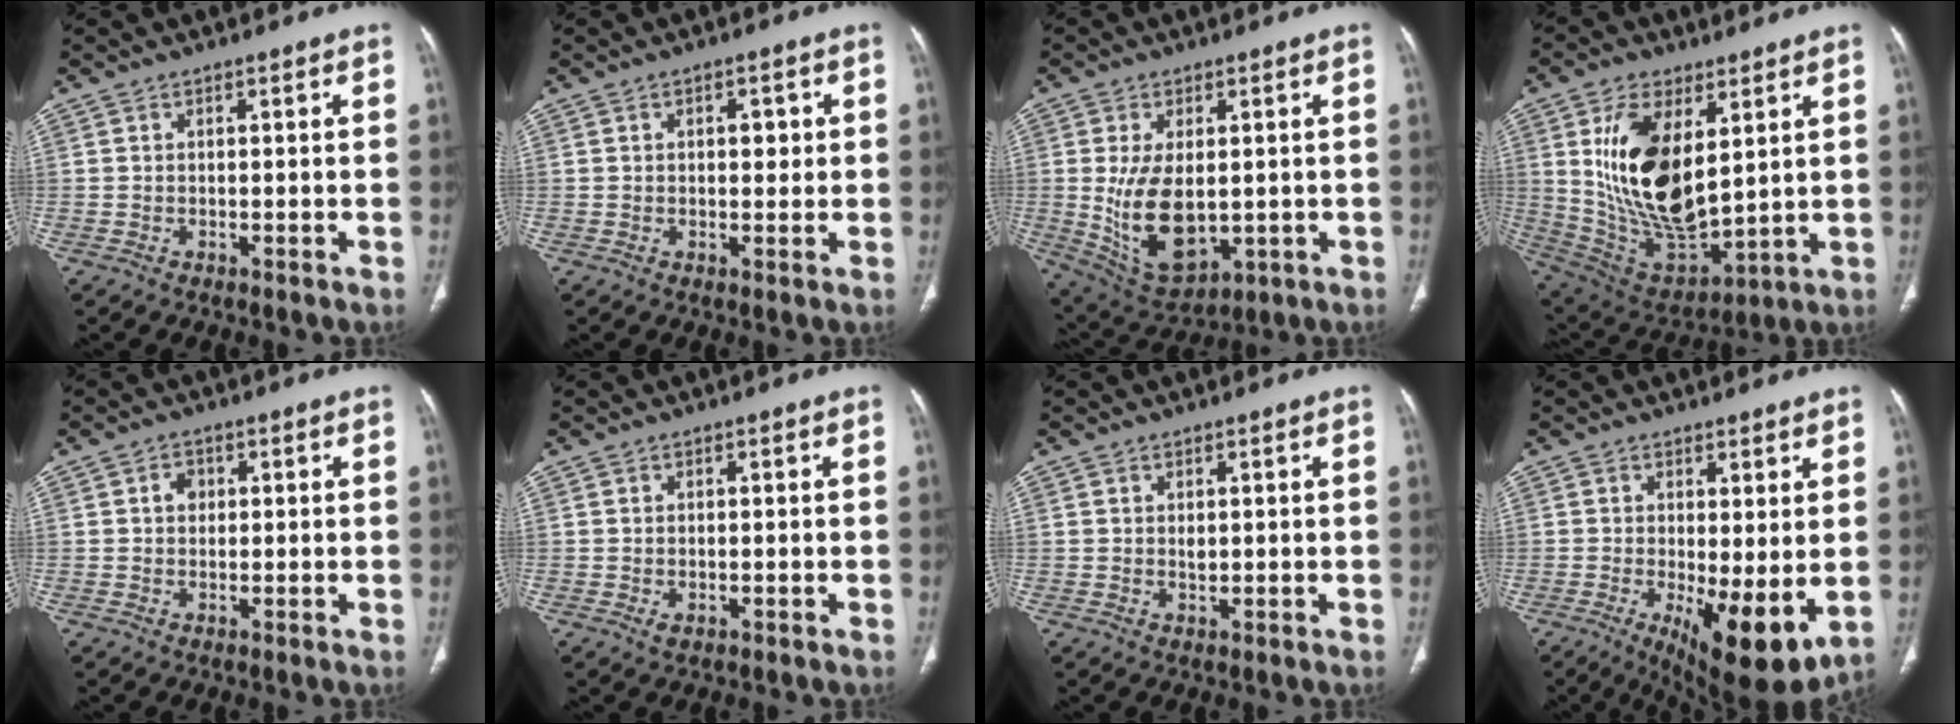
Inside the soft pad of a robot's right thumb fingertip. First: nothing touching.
{"total": 3.0, "force": [0.6, 1.7, 2.4], "torque": [-0.022, 0.000, 0.008]}
{"total": 13.2, "force": [-0.4, 7.4, 11.0], "torque": [-0.189, -0.012, 0.020]}
{"total": 20.1, "force": [5.2, 10.3, 16.5], "torque": [-0.291, -0.032, 0.115]}
{"total": 2.3, "force": [0.5, 1.9, 1.2], "torque": [-0.010, 0.005, 0.006]}
{"total": 1.1, "force": [-0.3, 0.6, 0.8], "torque": [-0.018, -0.001, 0.000]}
{"total": 1.2, "force": [0.3, 0.7, 0.9], "torque": [-0.014, -0.003, 0.009]}
{"total": 11.2, "force": [-1.7, 3.6, 10.5], "torque": [-0.156, -0.030, -0.014]}